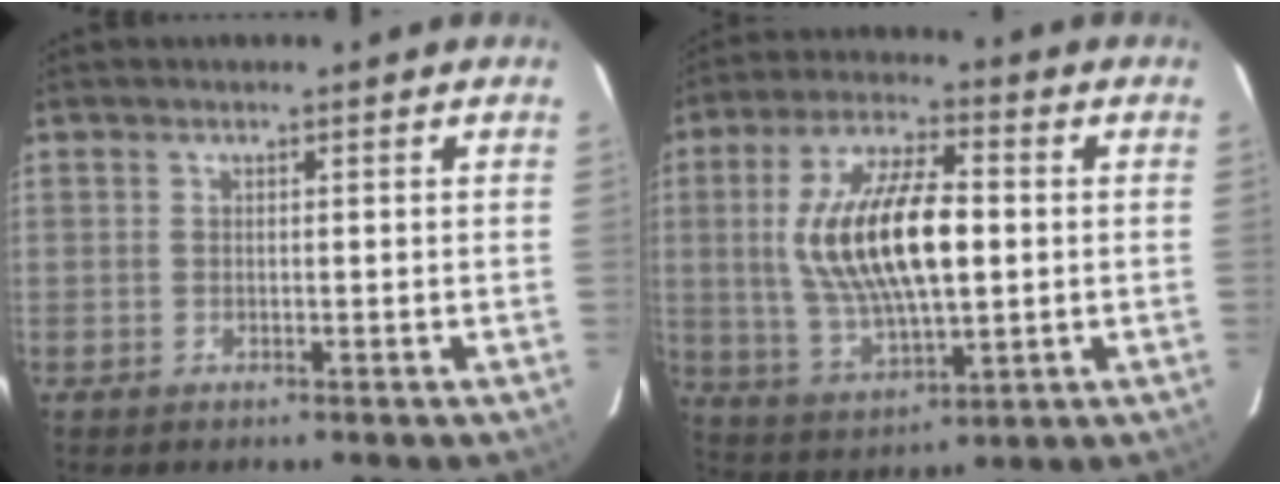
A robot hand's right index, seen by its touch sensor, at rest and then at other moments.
{"total": 17.7, "force": [1.2, 7.1, 16.2], "torque": [-0.313, 0.006, 0.031]}